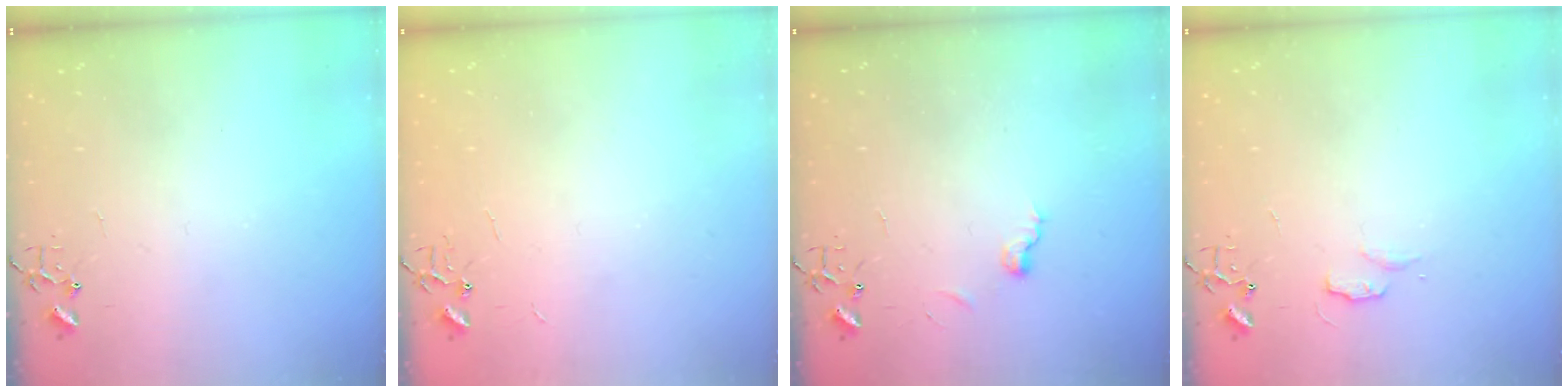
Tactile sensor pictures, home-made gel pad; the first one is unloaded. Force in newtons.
{"total": 2.2, "press": 2.2, "slide": 0.3}
{"total": 5.5, "press": 5.5, "slide": 0.6}
{"total": 4.9, "press": 4.9, "slide": 0.6}